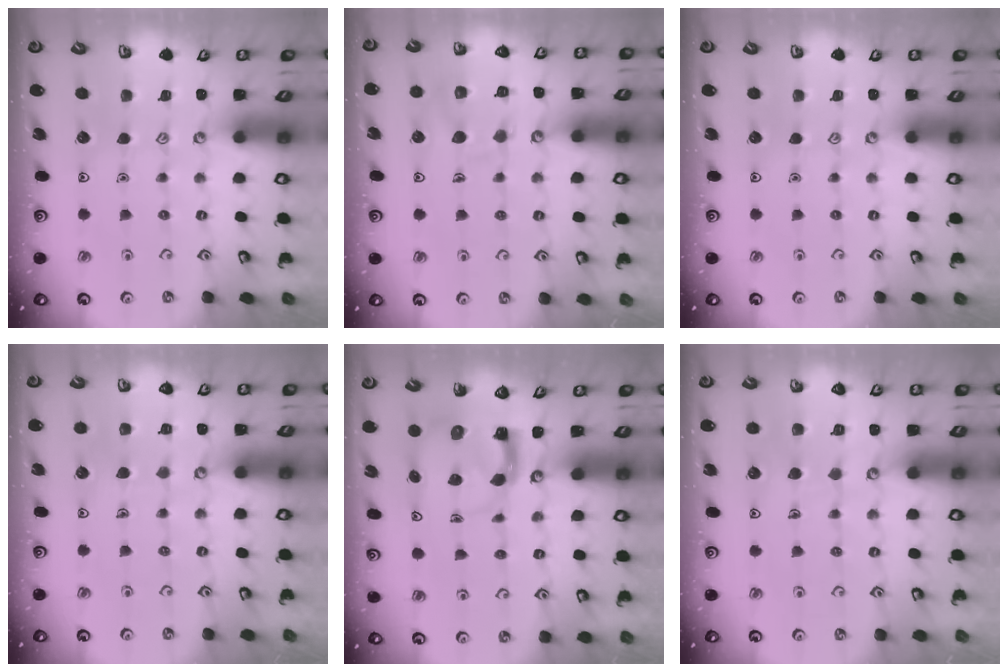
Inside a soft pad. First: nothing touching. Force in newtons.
{"total": 10.5, "press": 10.5, "slide": 1.0}
{"total": 0.0}
{"total": 5.1, "press": 5.1, "slide": 0.5}
{"total": 3.5, "press": 3.5, "slide": 0.4}
{"total": 6.5, "press": 6.5, "slide": 0.4}